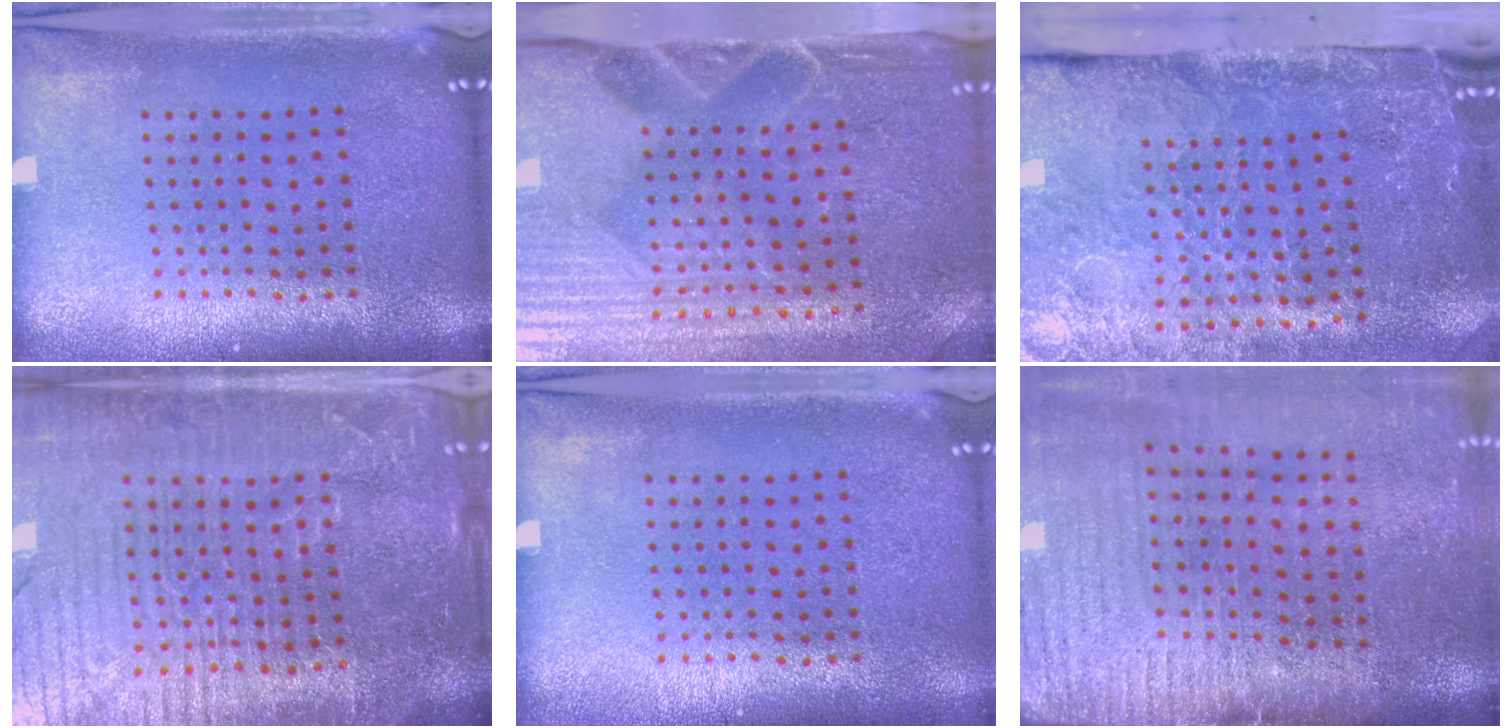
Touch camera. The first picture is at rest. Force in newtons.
{"total": 4.7, "press": 4.1, "slide": 2.3}
{"total": 4.9, "press": 3.7, "slide": 3.2}
{"total": 5.5, "press": 5.0, "slide": 2.3}
{"total": 0.0}
{"total": 3.7, "press": 3.2, "slide": 1.9}